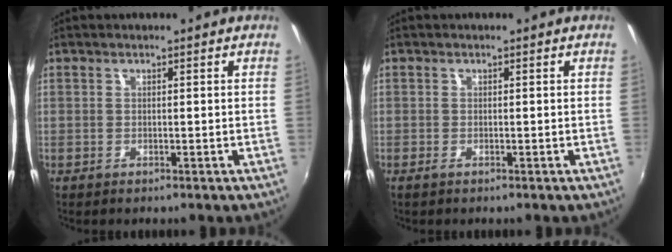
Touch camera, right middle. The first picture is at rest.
{"total": 0.8, "force": [-0.5, 0.0, 0.7], "torque": [-0.013, -0.003, -0.010]}